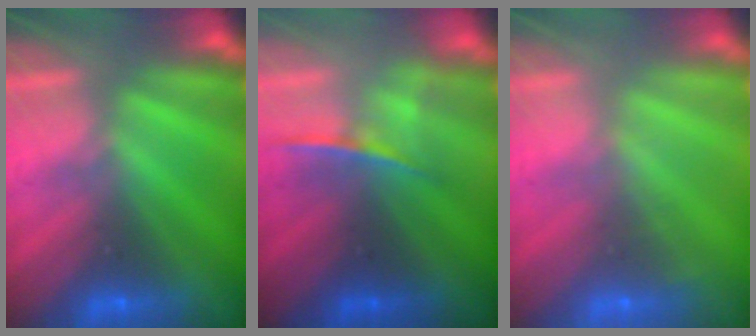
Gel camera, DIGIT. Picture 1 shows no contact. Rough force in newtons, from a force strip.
{"total": 1.8}
{"total": 1.5}